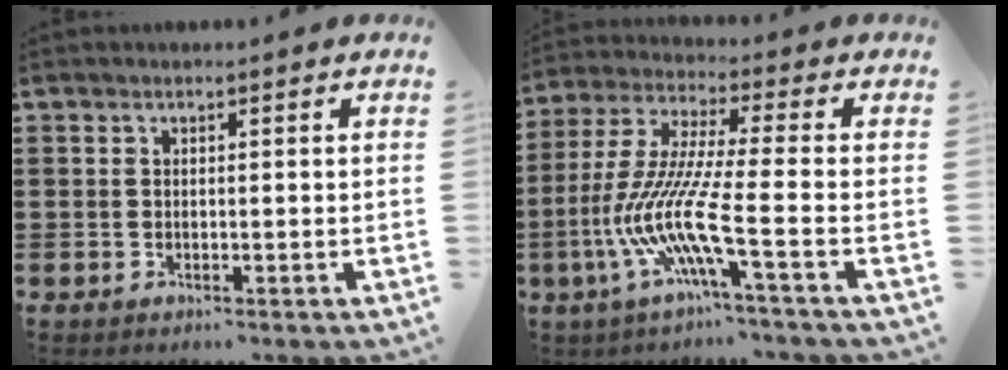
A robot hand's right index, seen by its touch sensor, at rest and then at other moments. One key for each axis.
{"total": 11.5, "fx": -4.9, "fy": 0.6, "fz": 10.4, "tx": -0.257, "ty": -0.027, "tz": -0.111}